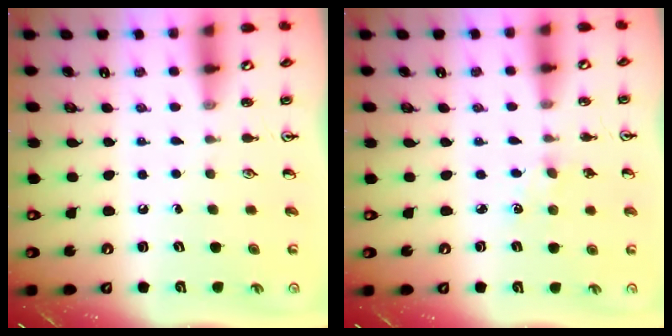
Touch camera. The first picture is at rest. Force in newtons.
{"total": 3.1, "press": 3.1, "slide": 0.3}